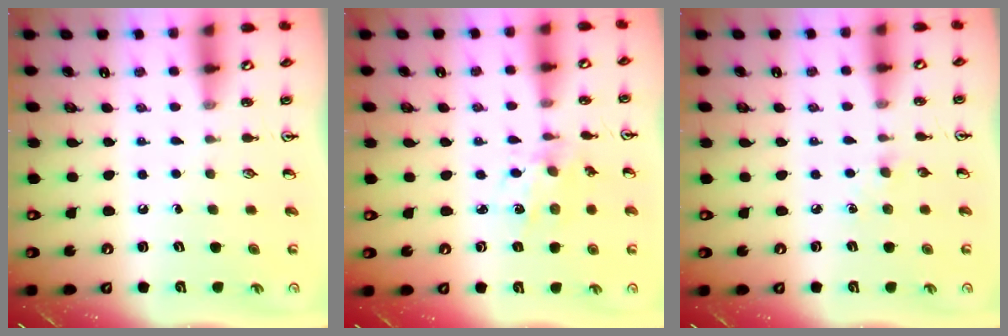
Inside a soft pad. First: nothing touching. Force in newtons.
{"total": 3.4, "press": 3.3, "slide": 0.9}
{"total": 3.8, "press": 3.7, "slide": 0.6}